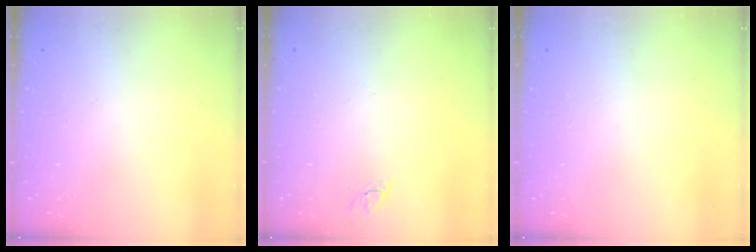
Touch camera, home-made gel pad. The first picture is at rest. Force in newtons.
{"total": 2.9, "press": 2.8, "slide": 0.3}
{"total": 0.0}